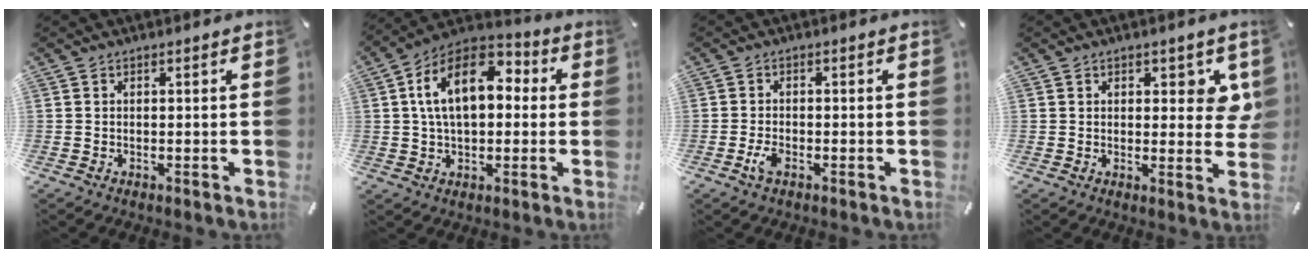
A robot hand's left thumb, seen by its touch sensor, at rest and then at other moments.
{"total": 15.5, "force": [3.5, 9.4, 11.8], "torque": [-0.220, 0.000, 0.057]}
{"total": 2.9, "force": [-1.3, 1.3, 2.2], "torque": [-0.058, -0.004, -0.029]}
{"total": 5.0, "force": [2.1, 3.1, 3.4], "torque": [-0.029, -0.005, 0.031]}